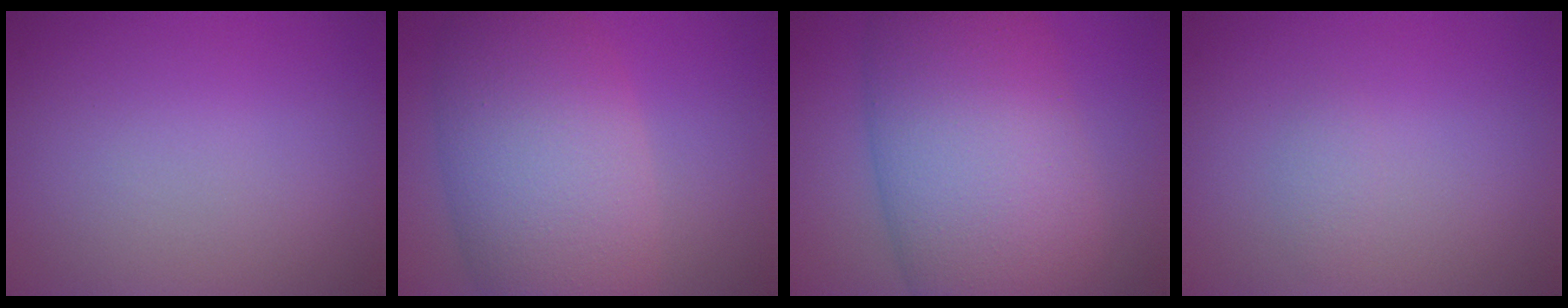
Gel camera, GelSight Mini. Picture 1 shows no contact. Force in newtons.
{"total": 10.1, "press": 10.1, "slide": 0.1}
{"total": 13.7, "press": 13.7, "slide": 0.3}
{"total": 0.8, "press": 0.8, "slide": 0.0}